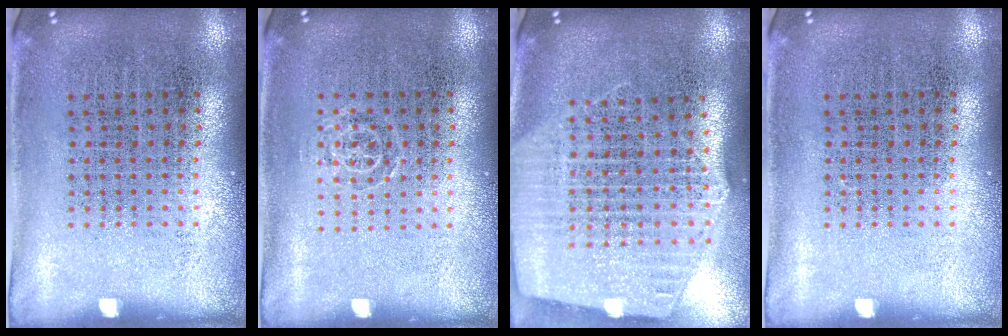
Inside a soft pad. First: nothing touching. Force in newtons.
{"total": 0.7, "press": 0.5, "slide": 0.4}
{"total": 2.6, "press": 2.3, "slide": 1.3}
{"total": 0.0}